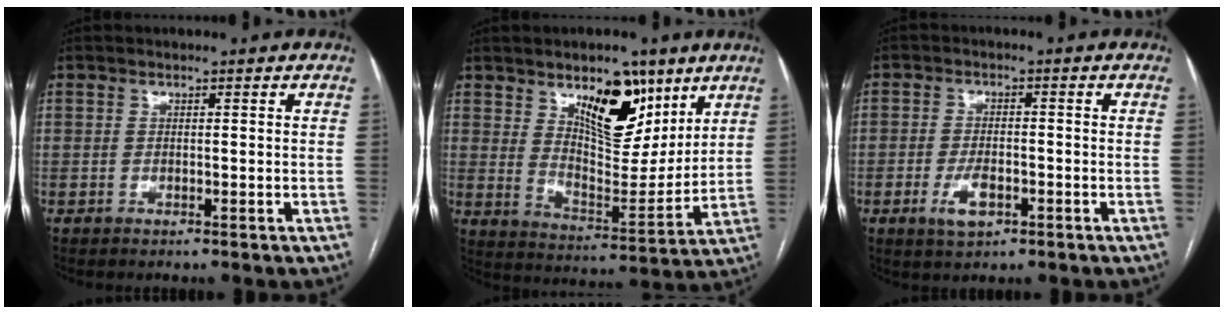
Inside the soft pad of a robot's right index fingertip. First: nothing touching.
{"total": 13.6, "force": [7.8, 5.6, 9.5], "torque": [-0.141, -0.006, 0.138]}
{"total": 4.5, "force": [-2.0, 2.0, 3.5], "torque": [-0.067, -0.001, -0.029]}